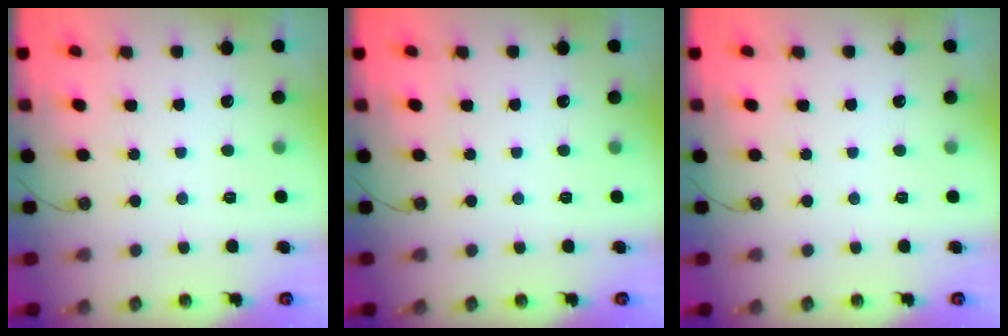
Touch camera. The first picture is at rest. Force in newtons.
{"total": 0.0}
{"total": 0.0}